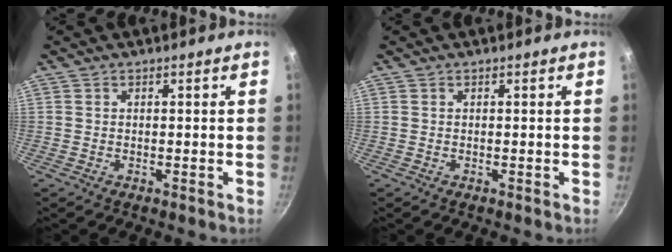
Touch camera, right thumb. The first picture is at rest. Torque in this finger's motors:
{"motor_torque": [-0.02, 0.00, -0.01, 0.00, 0.00]}